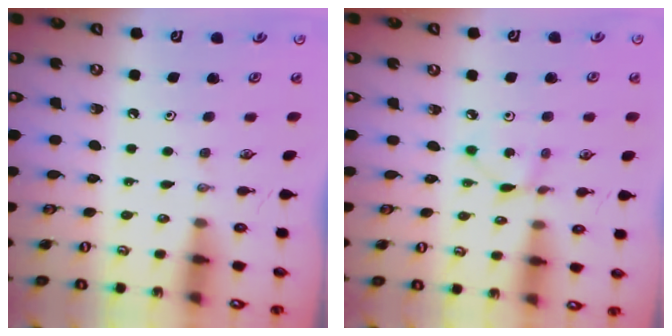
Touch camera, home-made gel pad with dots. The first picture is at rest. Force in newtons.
{"total": 2.0, "press": 2.0, "slide": 0.3}